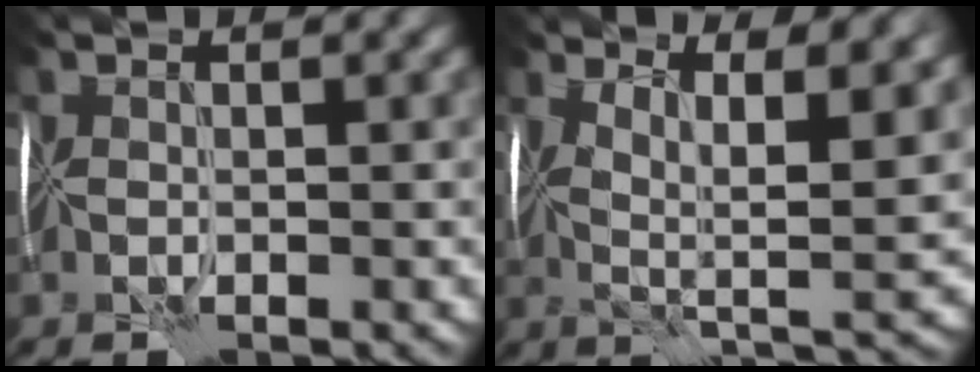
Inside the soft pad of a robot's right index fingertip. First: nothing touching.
{"total": 9.6, "force": [3.6, 2.8, 8.4], "torque": [-0.134, -0.005, 0.064]}